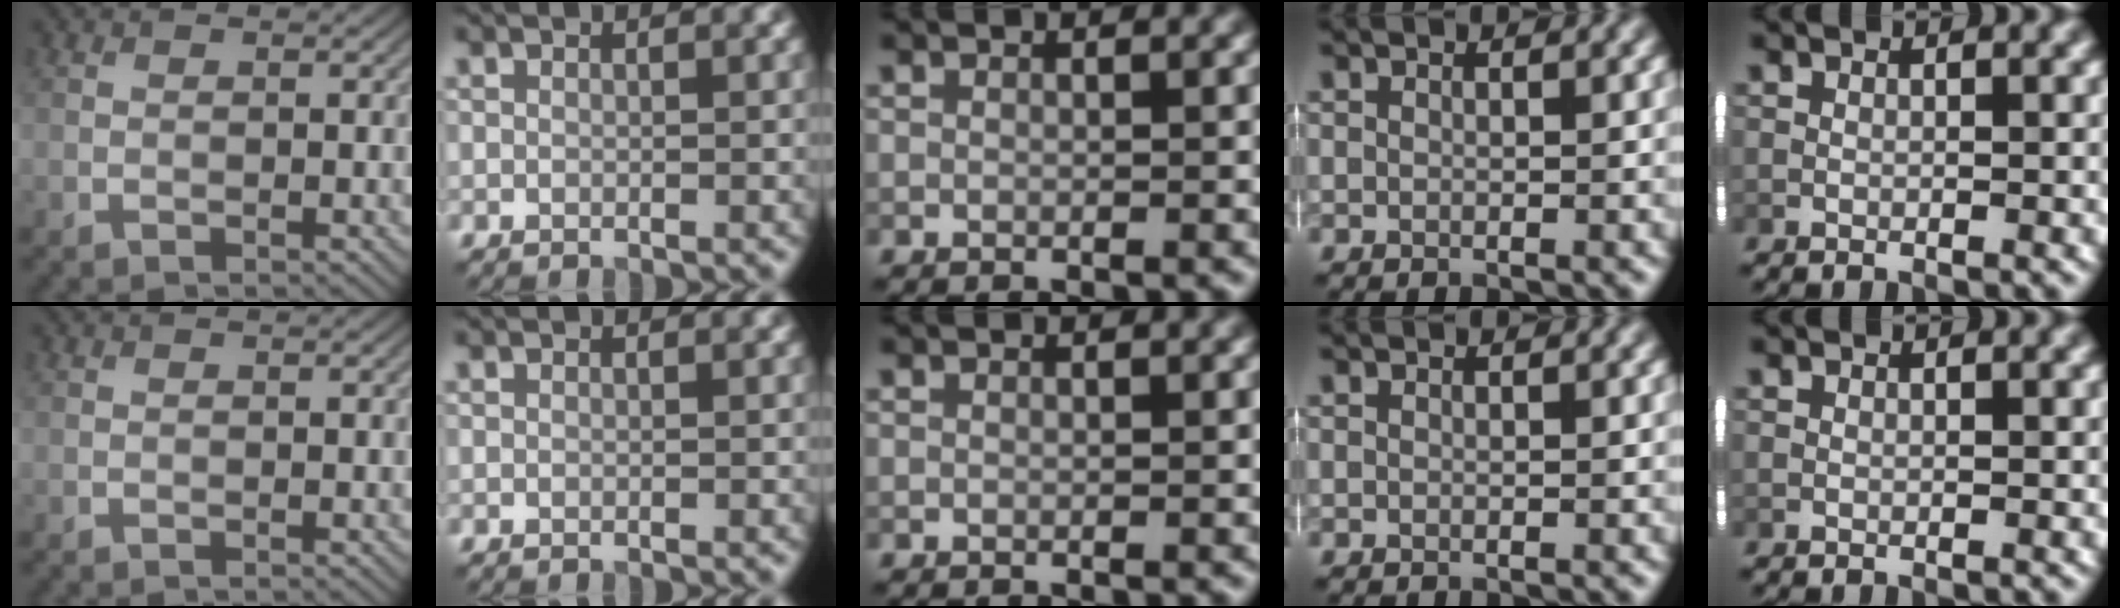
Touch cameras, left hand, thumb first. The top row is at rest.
{}